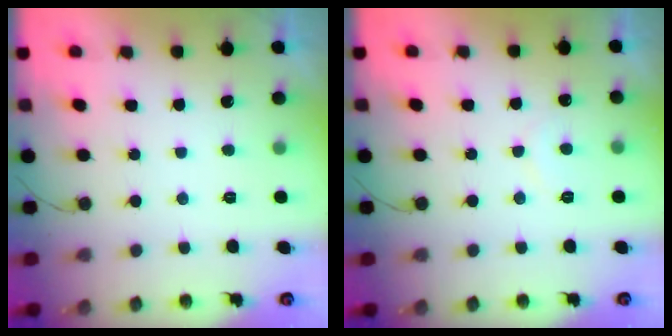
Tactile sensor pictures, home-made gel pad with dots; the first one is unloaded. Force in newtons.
{"total": 5.7, "press": 5.7, "slide": 0.3}